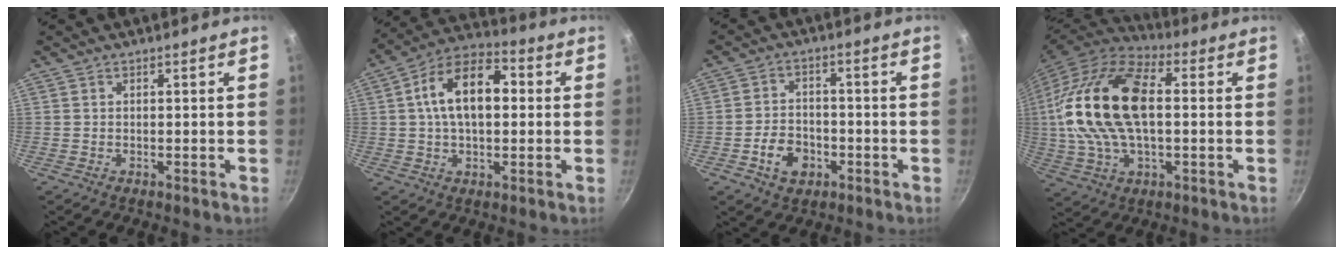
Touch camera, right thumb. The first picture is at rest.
{"total": 14.2, "force": [1.8, 8.3, 11.4], "torque": [-0.161, 0.031, 0.014]}
{"total": 6.8, "force": [-2.8, 4.9, 3.8], "torque": [-0.051, 0.023, -0.050]}
{"total": 22.0, "force": [2.0, 11.9, 18.5], "torque": [-0.354, 0.026, 0.026]}